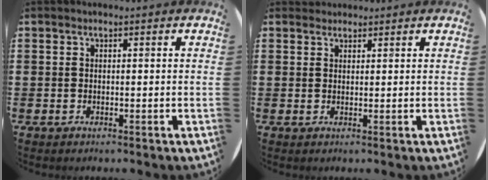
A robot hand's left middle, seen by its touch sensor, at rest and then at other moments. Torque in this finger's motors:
{"motor_torque": [-0.04, -0.10, -0.15, -0.05]}